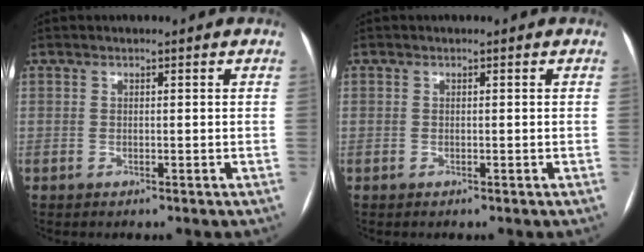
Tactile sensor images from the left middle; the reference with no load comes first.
{"total": 0.0}